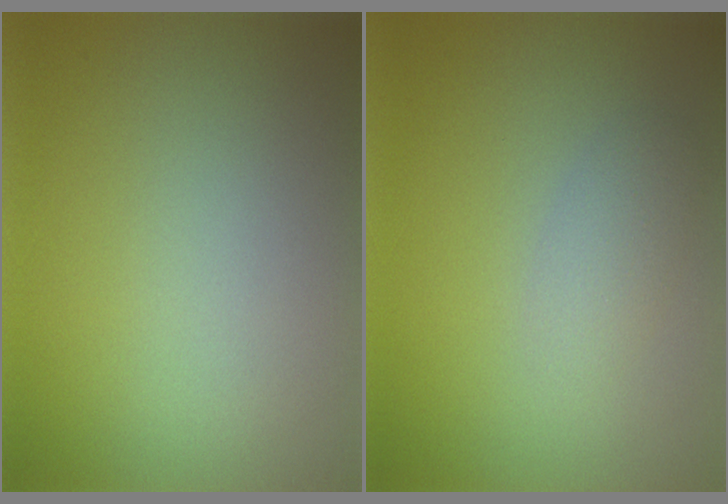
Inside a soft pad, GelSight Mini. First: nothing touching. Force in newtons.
{"total": 1.7, "press": 1.7, "slide": 0.0}